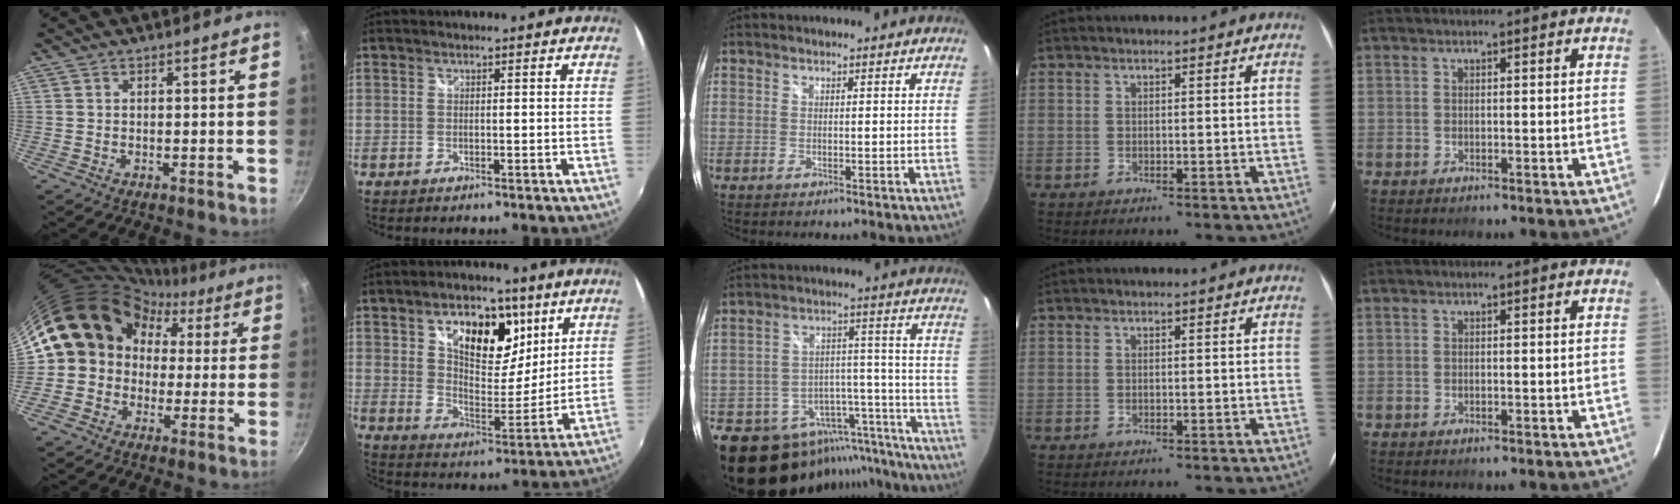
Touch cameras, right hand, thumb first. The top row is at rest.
{"thumb": {"total": 16.6, "force": [2.5, 14.7, 7.4], "torque": [-0.090, 0.052, 0.028]}, "index": {"total": 15.5, "force": [7.5, 8.7, 10.3], "torque": [-0.165, 0.011, 0.122]}, "middle": {"total": 21.1, "force": [-17.9, 9.6, 5.8], "torque": [-0.105, 0.051, -0.240]}}